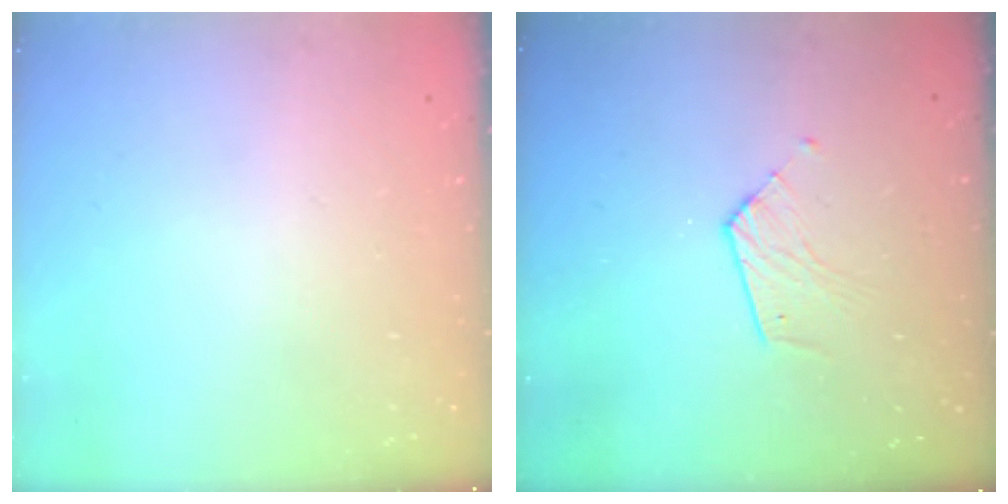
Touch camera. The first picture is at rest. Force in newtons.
{"total": 5.9, "press": 5.8, "slide": 0.5}